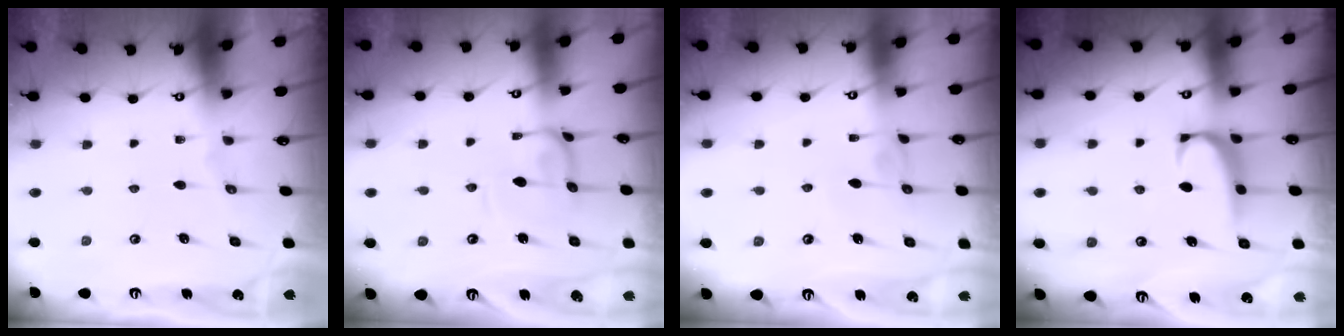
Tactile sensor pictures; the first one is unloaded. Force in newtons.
{"total": 0.0}
{"total": 1.3, "press": 1.3, "slide": 0.3}
{"total": 1.5, "press": 1.2, "slide": 0.8}